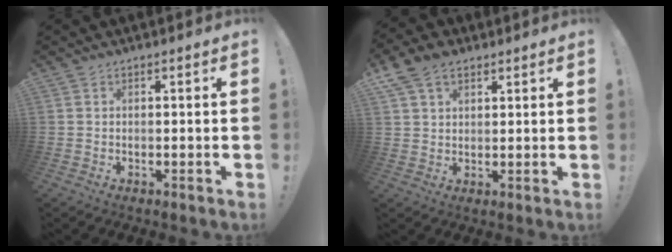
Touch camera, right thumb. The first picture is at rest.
{"total": 7.9, "force": [4.7, 5.0, 4.0], "torque": [-0.074, -0.007, 0.094]}